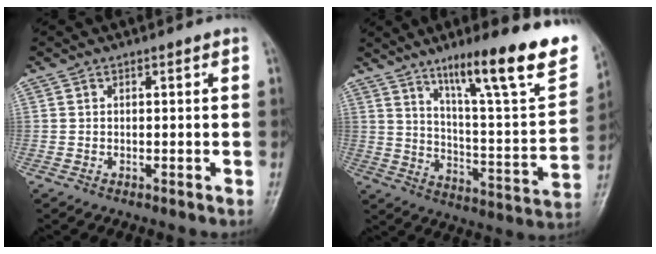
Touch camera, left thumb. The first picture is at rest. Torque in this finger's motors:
{"motor_torque": [1.17, 1.11, 1.49, -1.28, 0.13]}